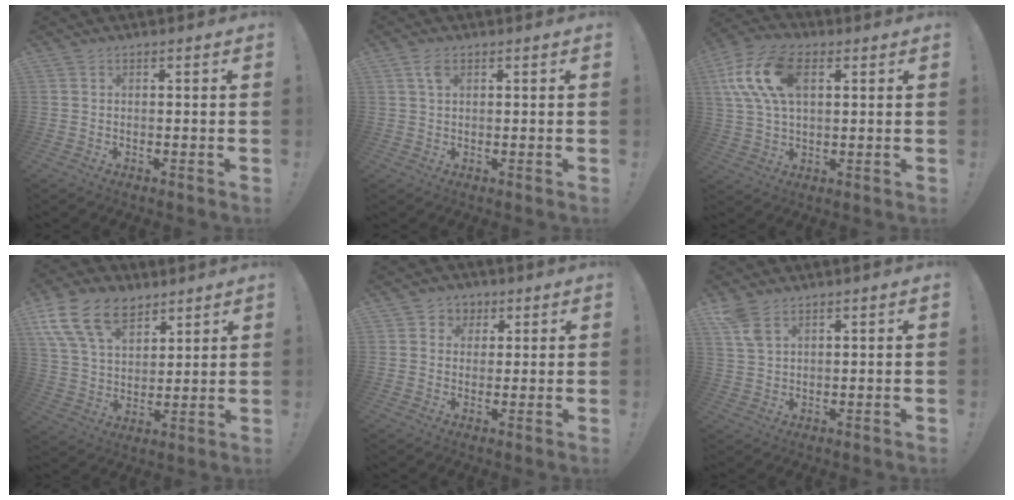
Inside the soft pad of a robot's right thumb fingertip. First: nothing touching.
{"total": 3.0, "force": [1.3, 1.4, 2.3], "torque": [-0.036, -0.002, 0.019]}
{"total": 16.0, "force": [4.7, 9.4, 12.1], "torque": [-0.240, 0.005, 0.089]}
{"total": 16.8, "force": [9.9, 10.4, 8.8], "torque": [-0.157, -0.047, 0.187]}
{"total": 4.6, "force": [1.3, 4.4, 0.6], "torque": [-0.001, -0.009, 0.023]}
{"total": 5.6, "force": [3.6, 2.7, 3.4], "torque": [-0.057, -0.017, 0.068]}